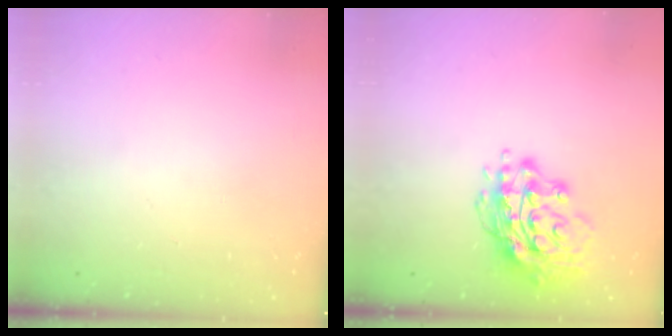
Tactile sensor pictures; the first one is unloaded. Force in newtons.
{"total": 15.9, "press": 15.8, "slide": 1.3}